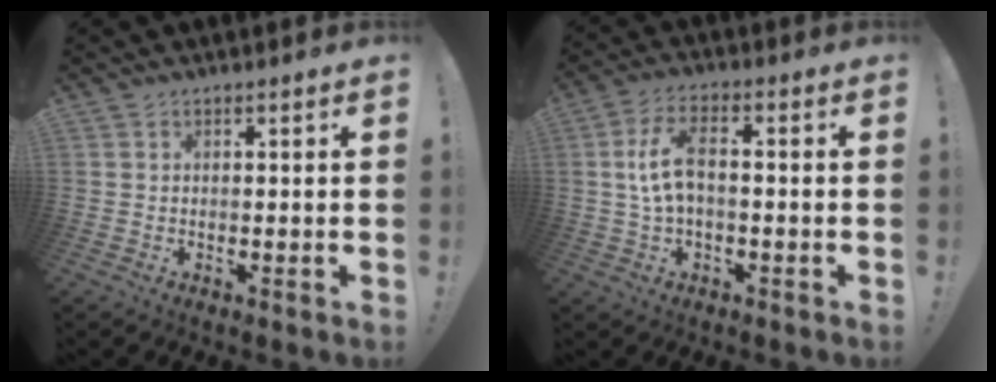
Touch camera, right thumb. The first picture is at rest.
{"total": 9.1, "force": [0.1, 4.3, 8.0], "torque": [-0.170, 0.008, 0.005]}